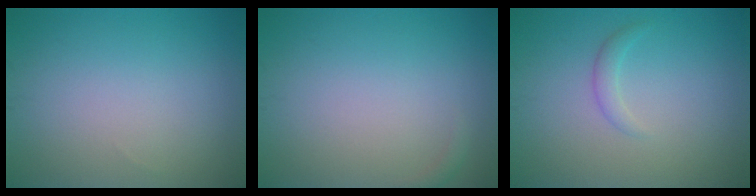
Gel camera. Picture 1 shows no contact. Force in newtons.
{"total": 0.6, "press": 0.6, "slide": 0.1}
{"total": 1.2, "press": 1.1, "slide": 0.2}